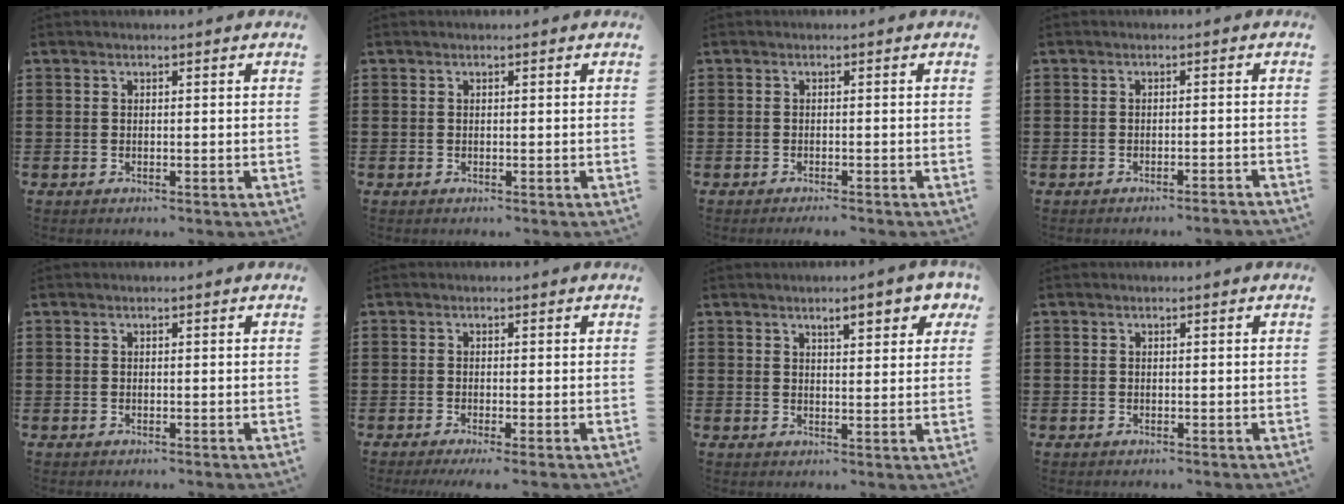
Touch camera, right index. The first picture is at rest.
{"total": 0.0}
{"total": 0.8, "force": [-0.8, -0.1, 0.2], "torque": [-0.006, -0.002, -0.016]}
{"total": 1.4, "force": [-1.3, -0.2, 0.6], "torque": [-0.010, 0.001, -0.025]}
{"total": 0.0}
{"total": 1.0, "force": [-0.7, -0.2, 0.8], "torque": [-0.014, -0.005, -0.011]}
{"total": 4.5, "force": [3.0, 1.3, 3.1], "torque": [-0.043, -0.001, 0.046]}
{"total": 0.0}